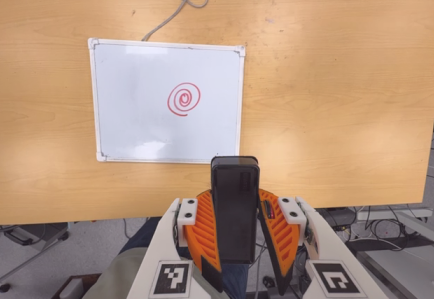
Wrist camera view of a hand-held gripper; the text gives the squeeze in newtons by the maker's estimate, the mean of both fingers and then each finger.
{"total": 8.4, "left": 7.0, "right": 9.9}